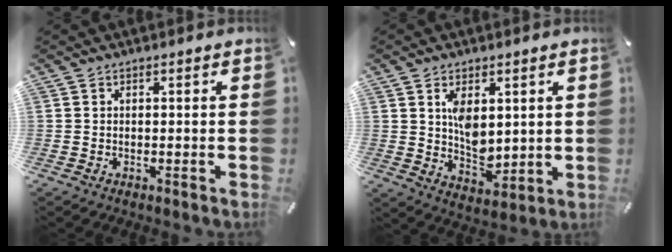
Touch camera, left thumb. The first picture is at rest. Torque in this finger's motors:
{"motor_torque": [1.70, 1.54, 1.21, -0.55, 0.12]}